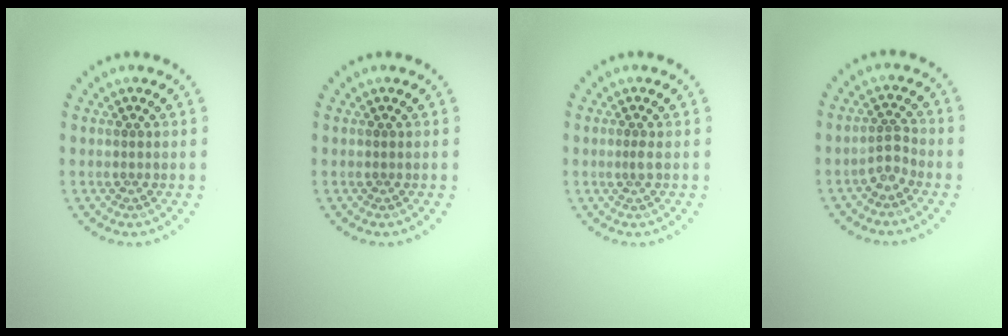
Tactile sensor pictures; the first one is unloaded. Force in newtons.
{"total": 0.0}
{"total": 0.8, "press": 0.5, "slide": 0.7}
{"total": 1.7, "press": 1.3, "slide": 1.2}